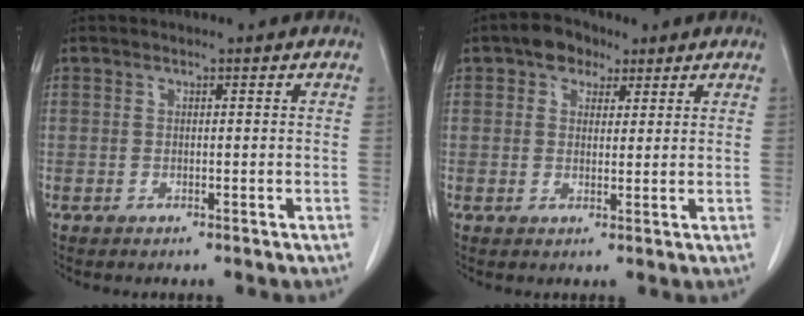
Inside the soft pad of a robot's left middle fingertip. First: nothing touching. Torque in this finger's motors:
{"motor_torque": [0.17, -0.09, 0.01, 0.01]}